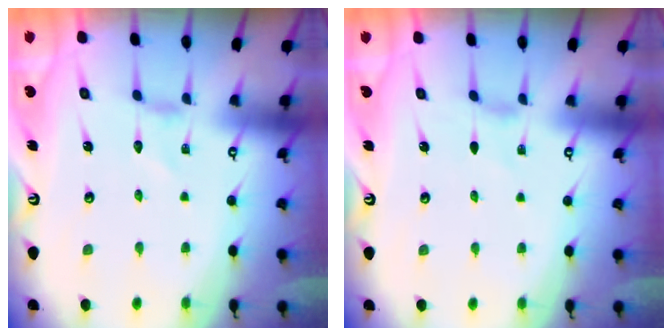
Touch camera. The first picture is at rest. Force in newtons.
{"total": 0.0}